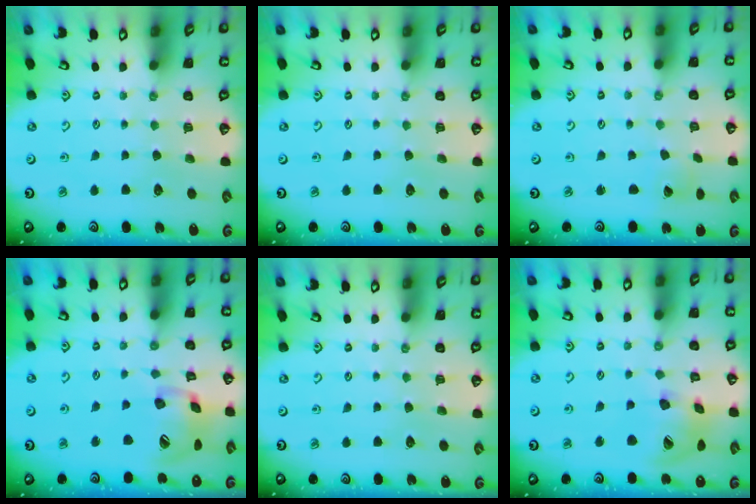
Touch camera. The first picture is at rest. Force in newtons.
{"total": 0.0}
{"total": 0.8, "press": 0.8, "slide": 0.0}
{"total": 16.2, "press": 16.0, "slide": 2.7}
{"total": 0.0}
{"total": 15.6, "press": 15.4, "slide": 2.3}